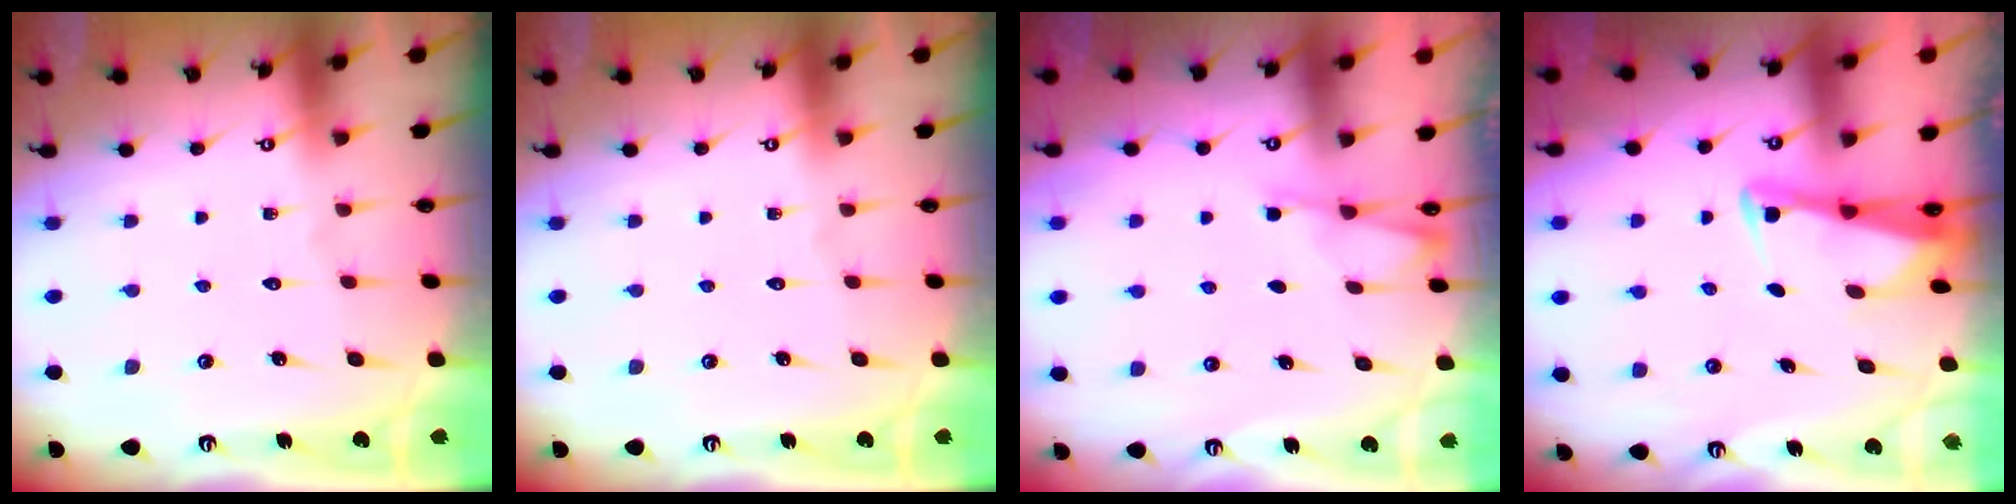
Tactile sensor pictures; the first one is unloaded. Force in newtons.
{"total": 0.0}
{"total": 2.4, "press": 2.3, "slide": 0.5}
{"total": 2.7, "press": 2.7, "slide": 0.3}